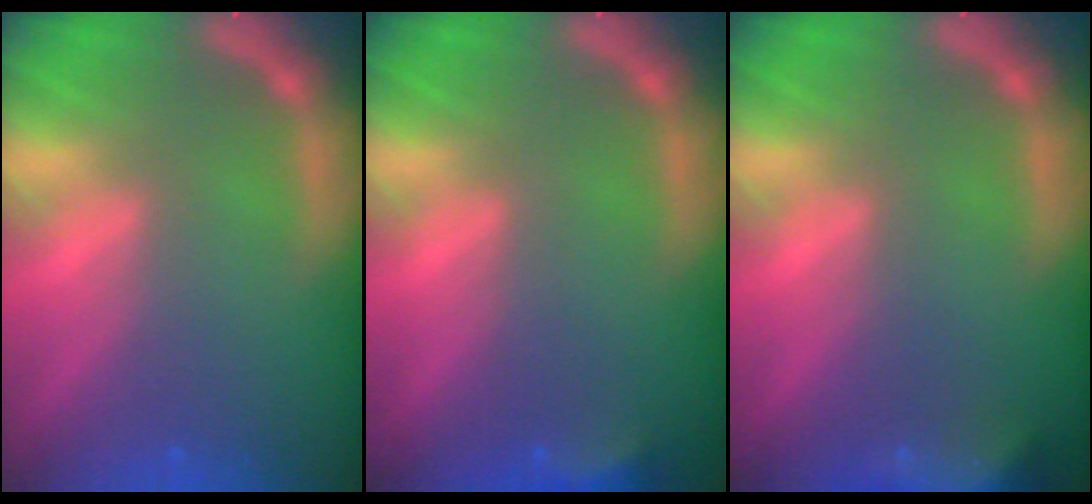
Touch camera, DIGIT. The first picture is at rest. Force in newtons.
{"total": 2.4}
{"total": 7.4}